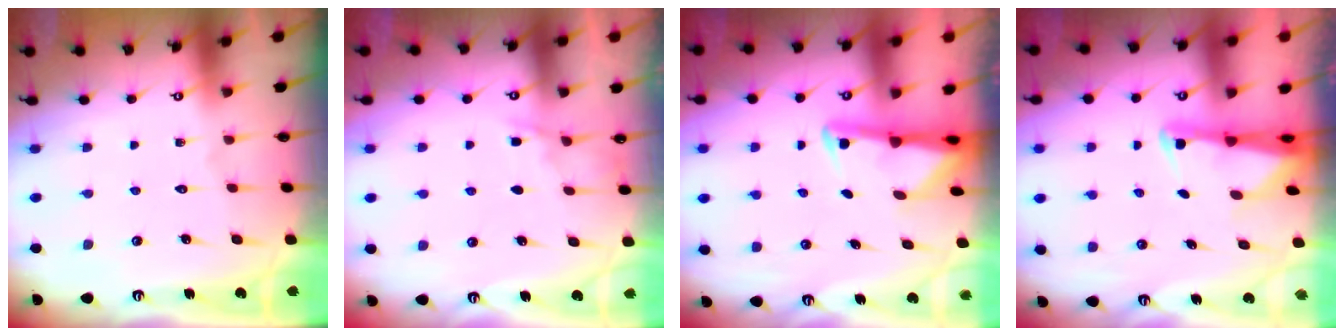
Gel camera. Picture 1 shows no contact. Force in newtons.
{"total": 4.7, "press": 4.7, "slide": 0.6}
{"total": 2.8, "press": 2.7, "slide": 0.7}
{"total": 2.7, "press": 2.6, "slide": 0.5}